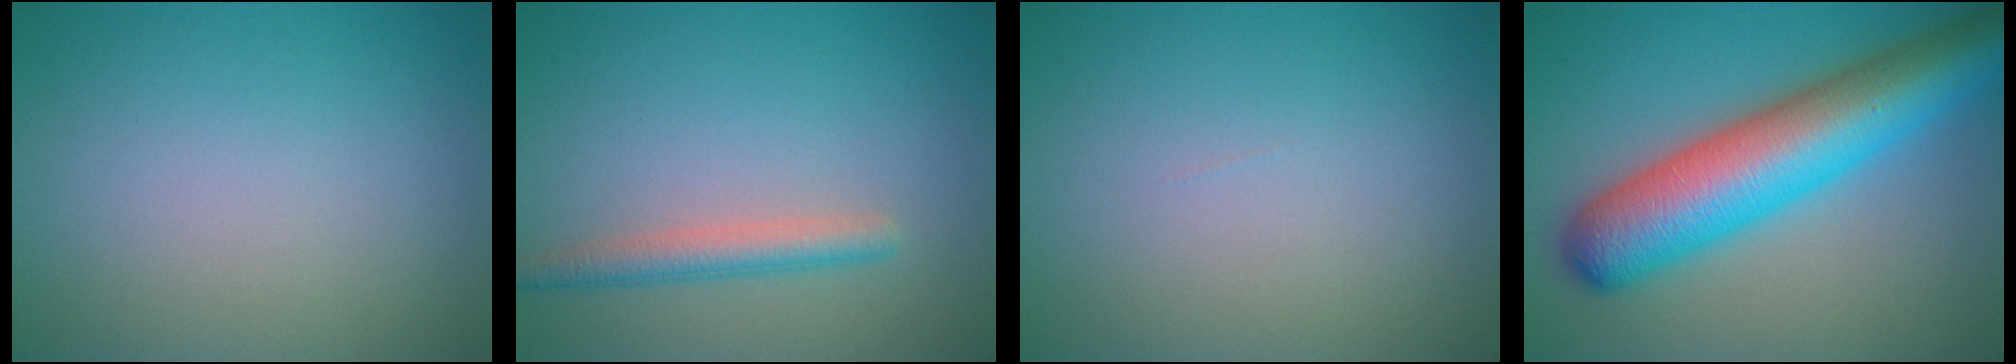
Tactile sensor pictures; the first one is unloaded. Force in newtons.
{"total": 2.6, "press": 2.6, "slide": 0.1}
{"total": 0.0}
{"total": 11.1, "press": 11.1, "slide": 0.3}